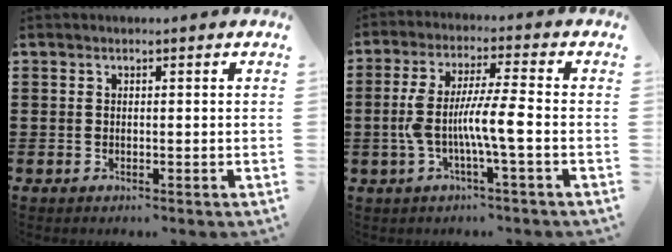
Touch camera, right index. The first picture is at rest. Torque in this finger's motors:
{"motor_torque": [1.80, -0.07, 0.94, 0.21]}